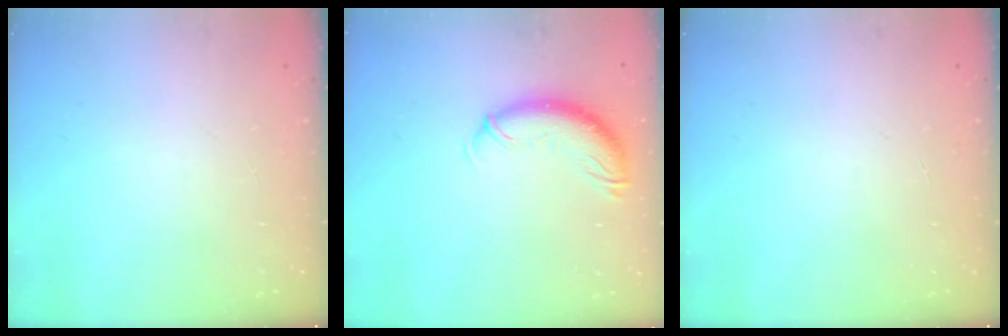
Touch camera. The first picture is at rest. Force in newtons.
{"total": 11.0, "press": 11.0, "slide": 0.9}
{"total": 0.0}